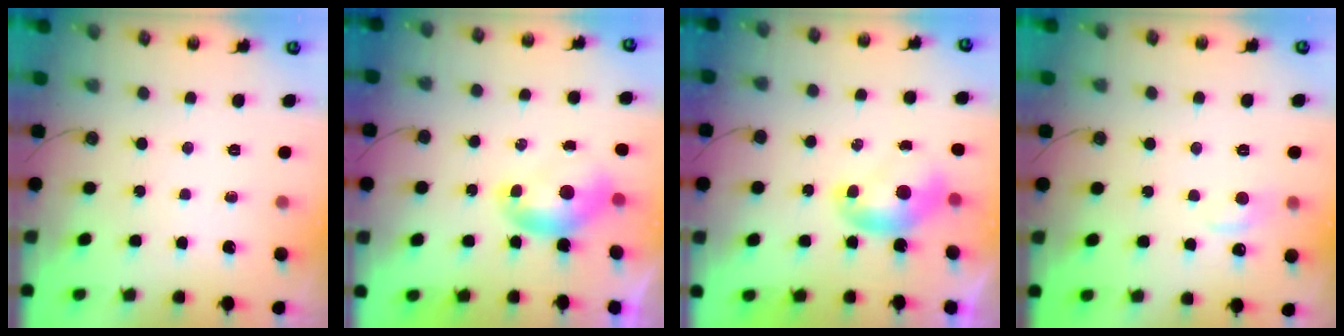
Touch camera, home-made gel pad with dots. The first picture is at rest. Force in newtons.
{"total": 0.0}
{"total": 0.0}
{"total": 1.1, "press": 0.7, "slide": 0.8}